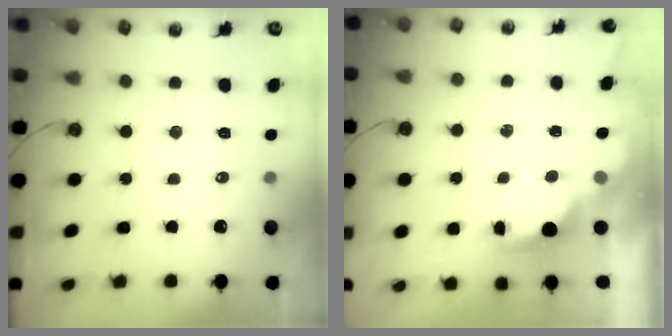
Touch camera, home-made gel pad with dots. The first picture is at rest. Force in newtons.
{"total": 2.1, "press": 1.9, "slide": 0.8}